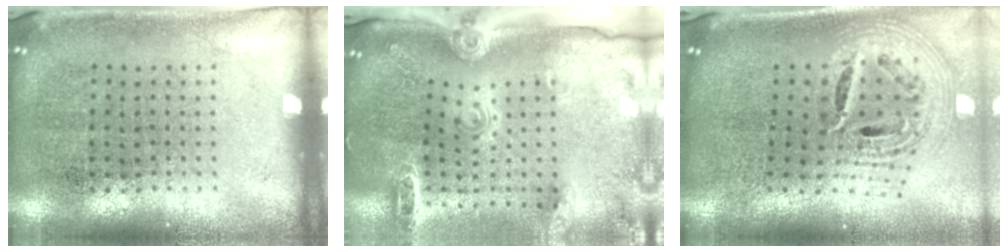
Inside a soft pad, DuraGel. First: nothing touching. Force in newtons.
{"total": 2.9, "press": 2.0, "slide": 2.0}
{"total": 2.6, "press": 1.8, "slide": 1.9}